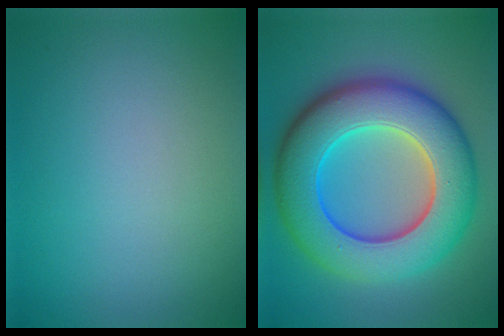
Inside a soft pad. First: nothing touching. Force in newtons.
{"total": 12.3, "press": 12.3, "slide": 0.2}